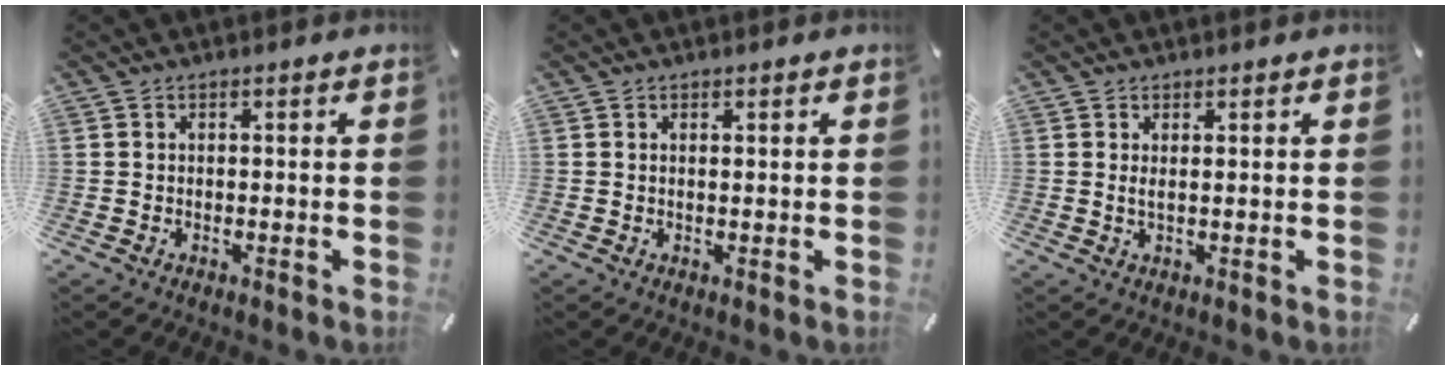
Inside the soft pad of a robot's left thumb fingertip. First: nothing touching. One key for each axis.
{"total": 0.7, "fx": 0.4, "fy": 0.0, "fz": 0.6, "tx": -0.010, "ty": -0.001, "tz": 0.007}
{"total": 1.7, "fx": 0.7, "fy": 0.2, "fz": 1.5, "tx": -0.031, "ty": -0.002, "tz": 0.011}